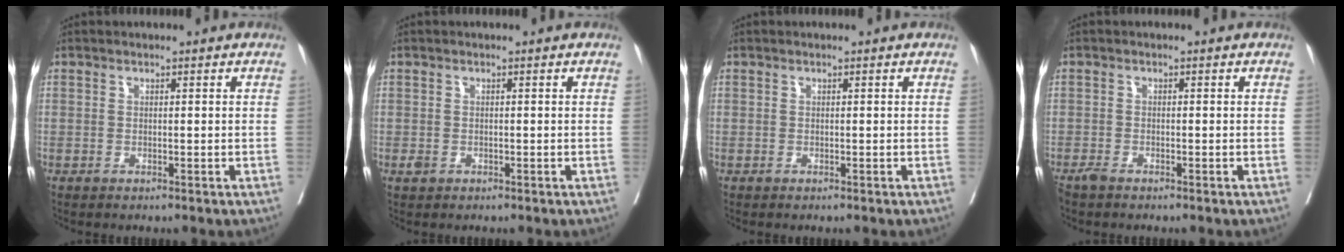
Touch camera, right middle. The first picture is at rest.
{"total": 0.9, "force": [-0.4, 0.7, 0.4], "torque": [-0.008, 0.001, -0.004]}
{"total": 1.7, "force": [-1.5, 0.4, 0.7], "torque": [-0.007, -0.004, -0.021]}
{"total": 1.2, "force": [-1.0, 0.2, 0.5], "torque": [-0.014, -0.002, -0.020]}